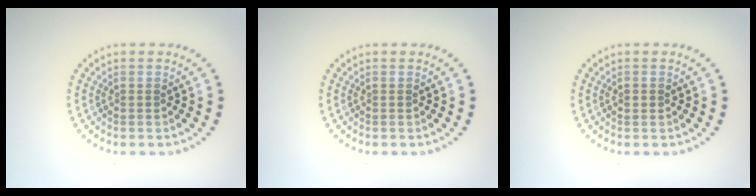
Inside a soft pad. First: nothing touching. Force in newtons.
{"total": 0.0}
{"total": 0.8, "press": 0.8, "slide": 0.1}